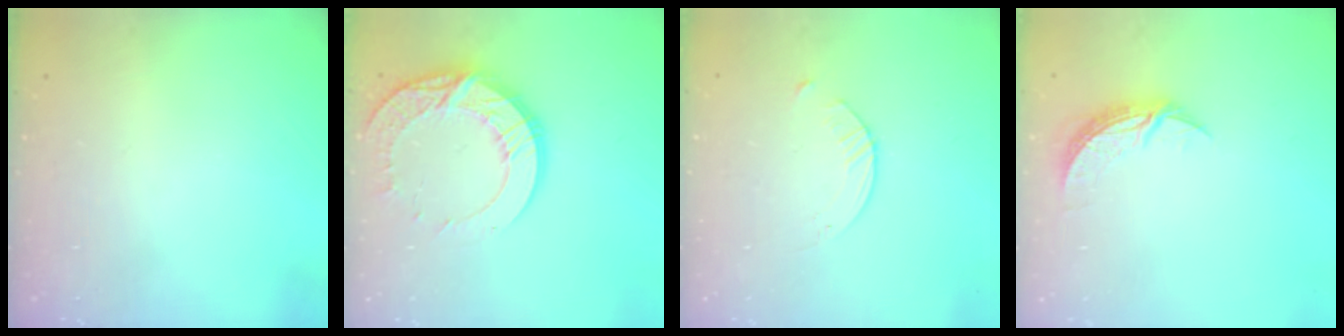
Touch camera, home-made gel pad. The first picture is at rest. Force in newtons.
{"total": 17.8, "press": 17.7, "slide": 1.5}
{"total": 2.8, "press": 2.7, "slide": 0.3}
{"total": 6.7, "press": 6.7, "slide": 0.4}